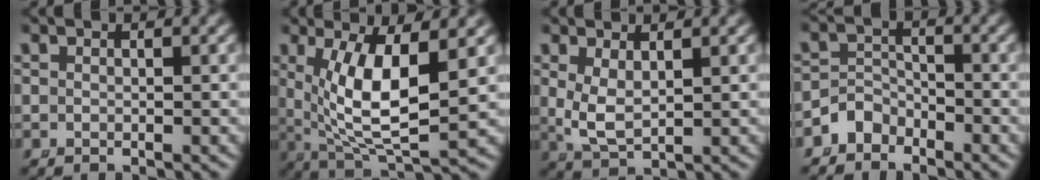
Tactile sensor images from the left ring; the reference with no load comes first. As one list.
[{"total": 8.7, "force": [0.9, 4.1, 7.7], "torque": [-0.146, -0.025, 0.037]}, {"total": 3.5, "force": [0.6, 2.2, 2.6], "torque": [-0.076, -0.019, 0.027]}, {"total": 3.9, "force": [-2.7, 2.6, 0.9], "torque": [-0.021, -0.011, -0.046]}]